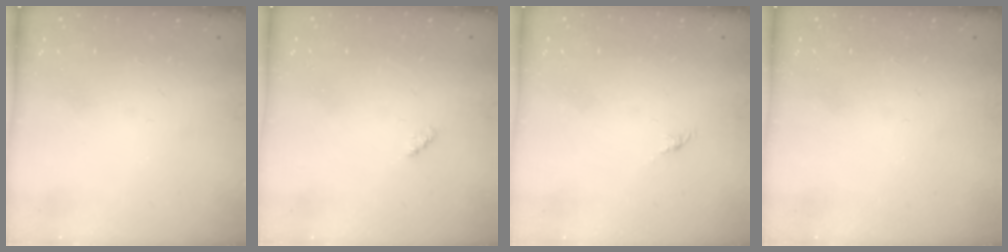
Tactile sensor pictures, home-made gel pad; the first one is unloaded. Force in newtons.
{"total": 2.4, "press": 2.4, "slide": 0.4}
{"total": 0.0}
{"total": 0.0}